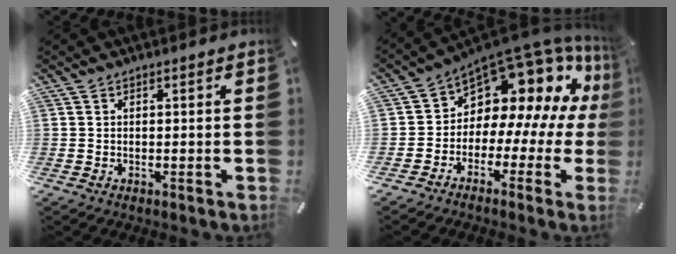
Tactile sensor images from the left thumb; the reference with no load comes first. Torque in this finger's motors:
{"motor_torque": [0.05, 1.48, 0.84, 0.59, 0.07]}